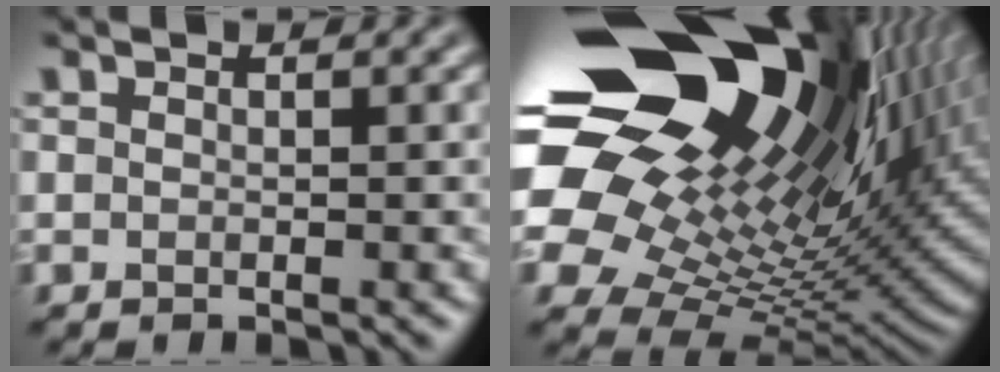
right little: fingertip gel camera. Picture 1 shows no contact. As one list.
[{"total": 17.5, "force": [8.4, 8.7, 12.7], "torque": [-0.238, 0.039, 0.145]}]